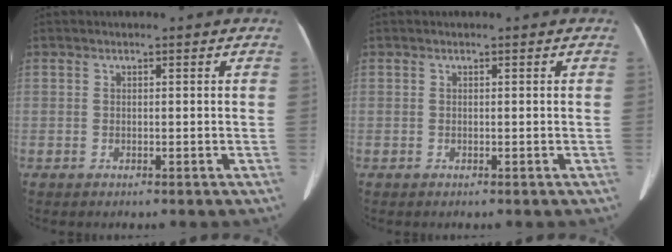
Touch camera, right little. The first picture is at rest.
{"total": 0.0}